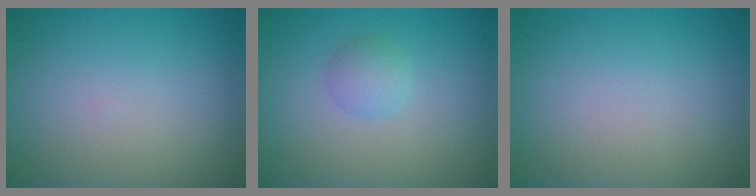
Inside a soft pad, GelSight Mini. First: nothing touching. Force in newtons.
{"total": 1.7, "press": 1.7, "slide": 0.0}
{"total": 0.0}